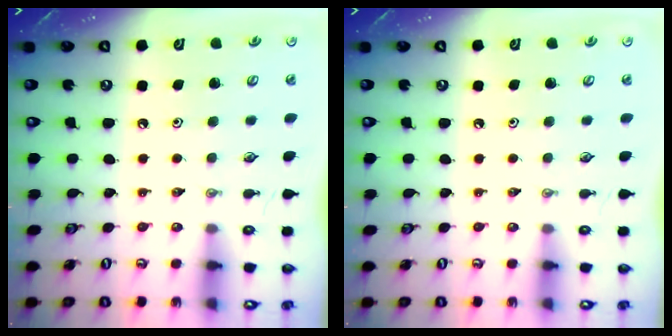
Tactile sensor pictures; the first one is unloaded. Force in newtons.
{"total": 0.0}